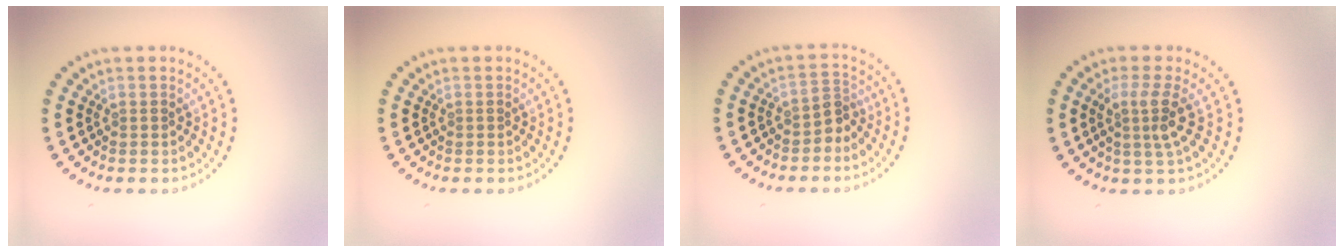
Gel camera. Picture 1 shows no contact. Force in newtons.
{"total": 0.0}
{"total": 2.0, "press": 1.6, "slide": 1.3}
{"total": 2.7, "press": 2.0, "slide": 1.7}